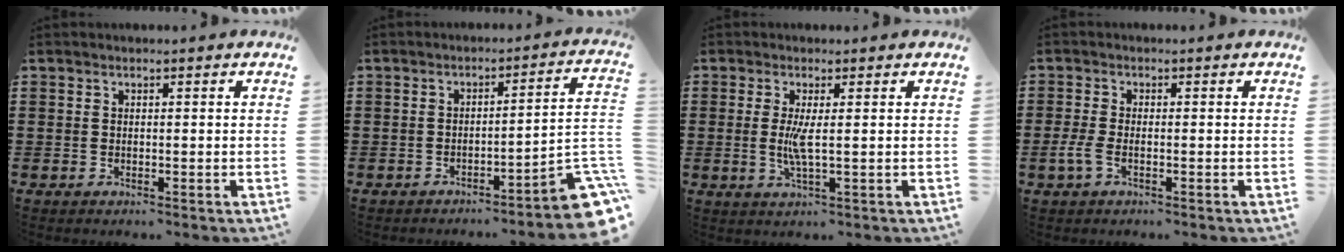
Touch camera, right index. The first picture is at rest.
{"total": 5.4, "force": [-3.4, 0.4, 4.1], "torque": [-0.051, -0.024, -0.069]}
{"total": 3.5, "force": [0.0, 0.2, 3.5], "torque": [-0.072, -0.009, -0.002]}
{"total": 2.7, "force": [-1.2, 1.0, 2.2], "torque": [-0.060, -0.007, -0.027]}